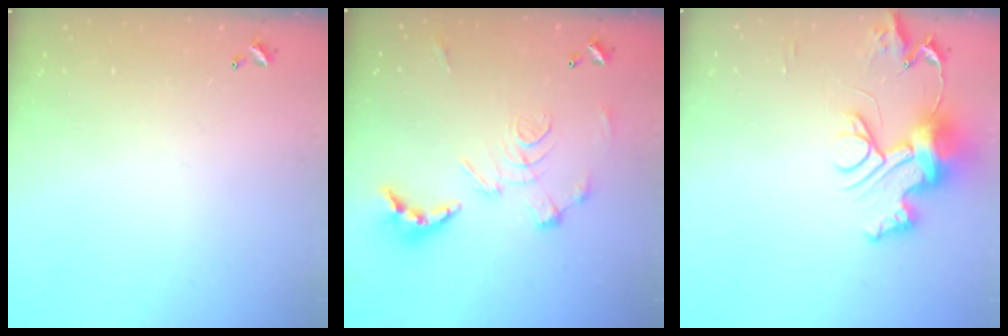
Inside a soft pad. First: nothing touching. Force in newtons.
{"total": 2.9, "press": 2.3, "slide": 1.7}
{"total": 13.0, "press": 13.0, "slide": 0.8}